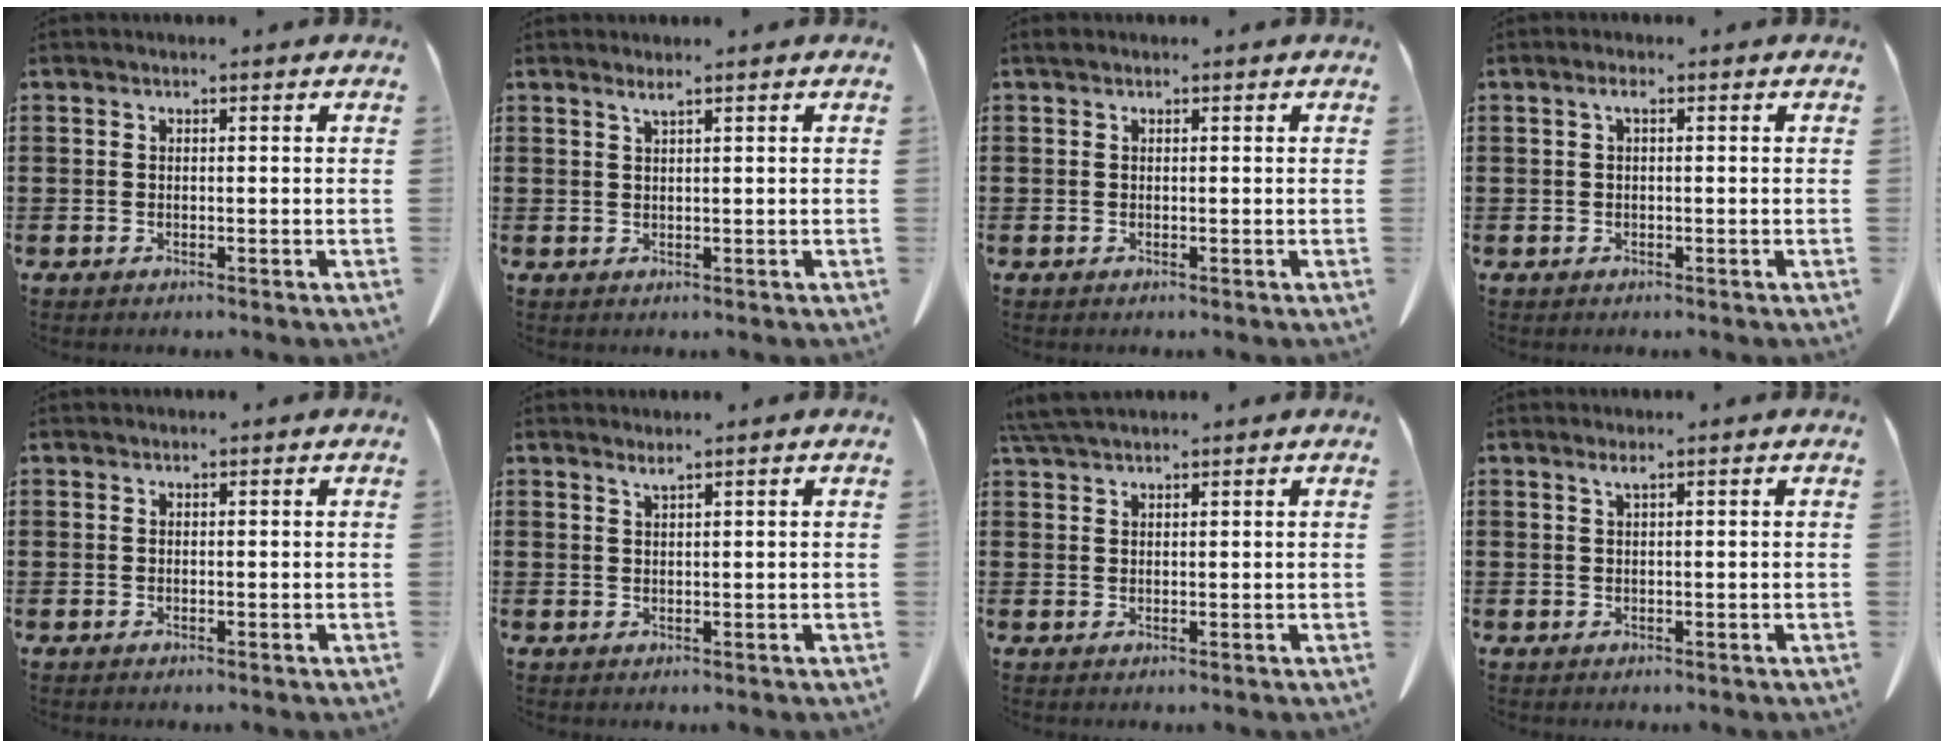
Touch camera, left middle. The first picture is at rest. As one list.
[{"total": 1.1, "force": [0.9, -0.2, 0.7], "torque": [-0.013, -0.003, 0.017]}, {"total": 0.5, "force": [0.3, 0.4, 0.1], "torque": [-0.004, 0.004, 0.005]}, {"total": 1.3, "force": [0.1, 0.3, 1.3], "torque": [-0.025, 0.001, 0.001]}, {"total": 0.0}, {"total": 1.3, "force": [1.2, -0.2, 0.5], "torque": [-0.009, -0.003, 0.023]}, {"total": 3.6, "force": [3.2, 0.5, 1.7], "torque": [-0.041, -0.002, 0.061]}, {"total": 1.0, "force": [0.6, 0.0, 0.8], "torque": [-0.016, 0.000, 0.011]}]